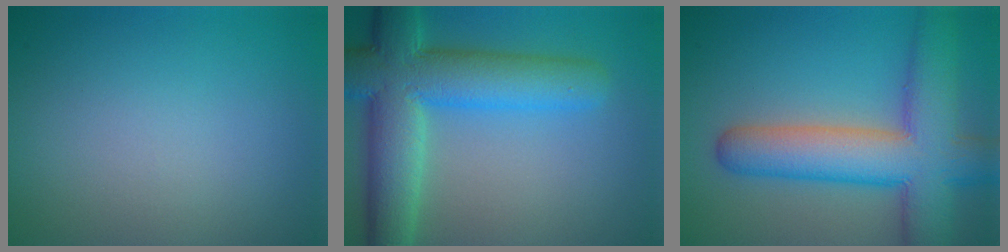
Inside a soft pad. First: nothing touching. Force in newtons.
{"total": 9.5, "press": 9.4, "slide": 0.4}
{"total": 9.5, "press": 9.5, "slide": 0.8}